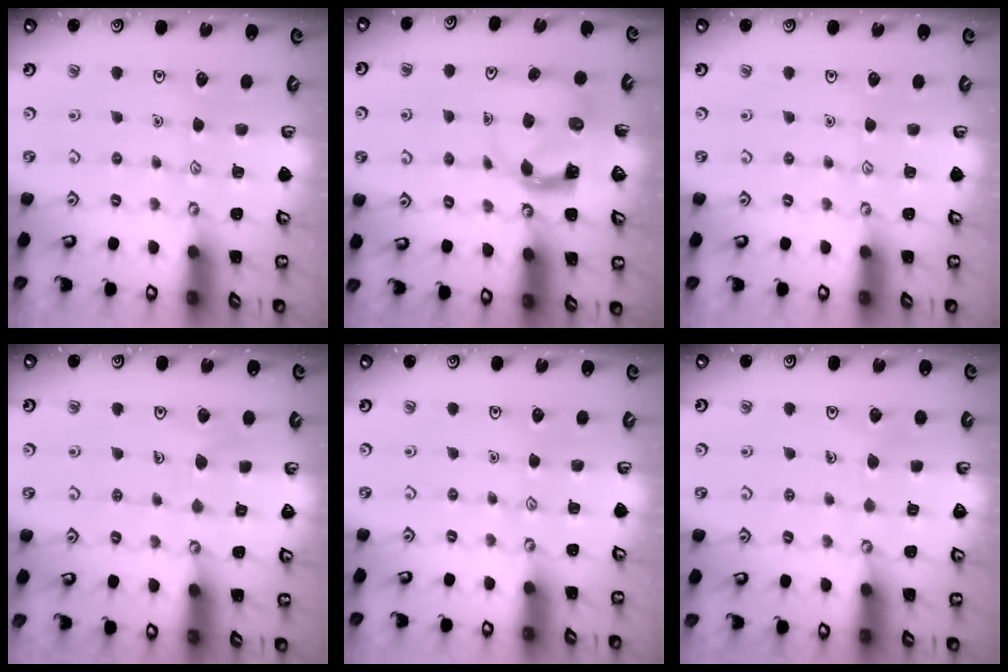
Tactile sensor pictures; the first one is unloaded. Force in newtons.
{"total": 4.0, "press": 3.9, "slide": 0.4}
{"total": 0.0}
{"total": 5.4, "press": 5.4, "slide": 0.5}
{"total": 0.0}
{"total": 2.3, "press": 2.3, "slide": 0.1}